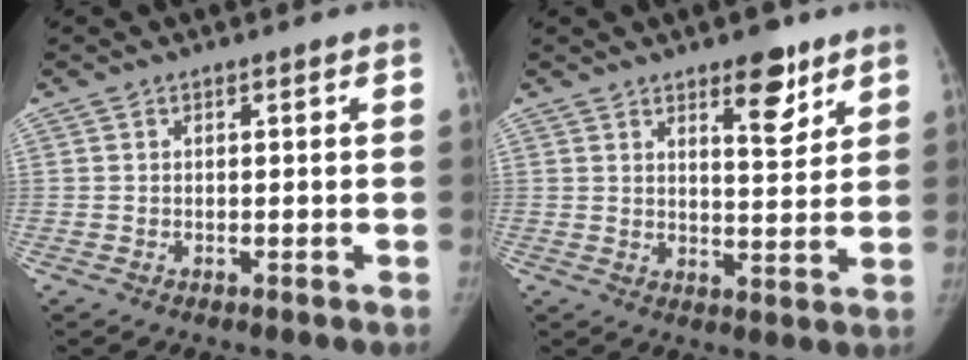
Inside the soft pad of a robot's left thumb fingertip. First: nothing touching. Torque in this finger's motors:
{"motor_torque": [0.17, 0.09, 0.64, -0.78, 0.22]}